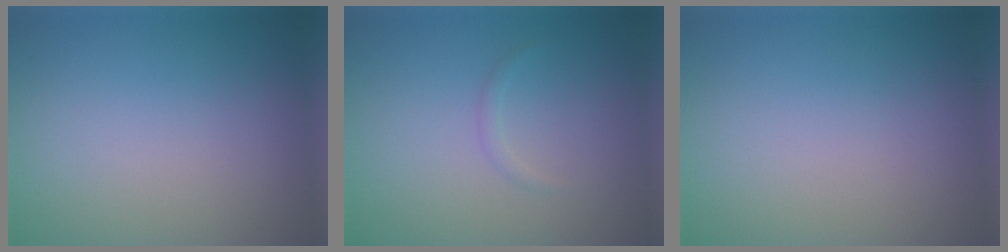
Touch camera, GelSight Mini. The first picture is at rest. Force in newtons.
{"total": 0.6, "press": 0.6, "slide": 0.0}
{"total": 0.0}